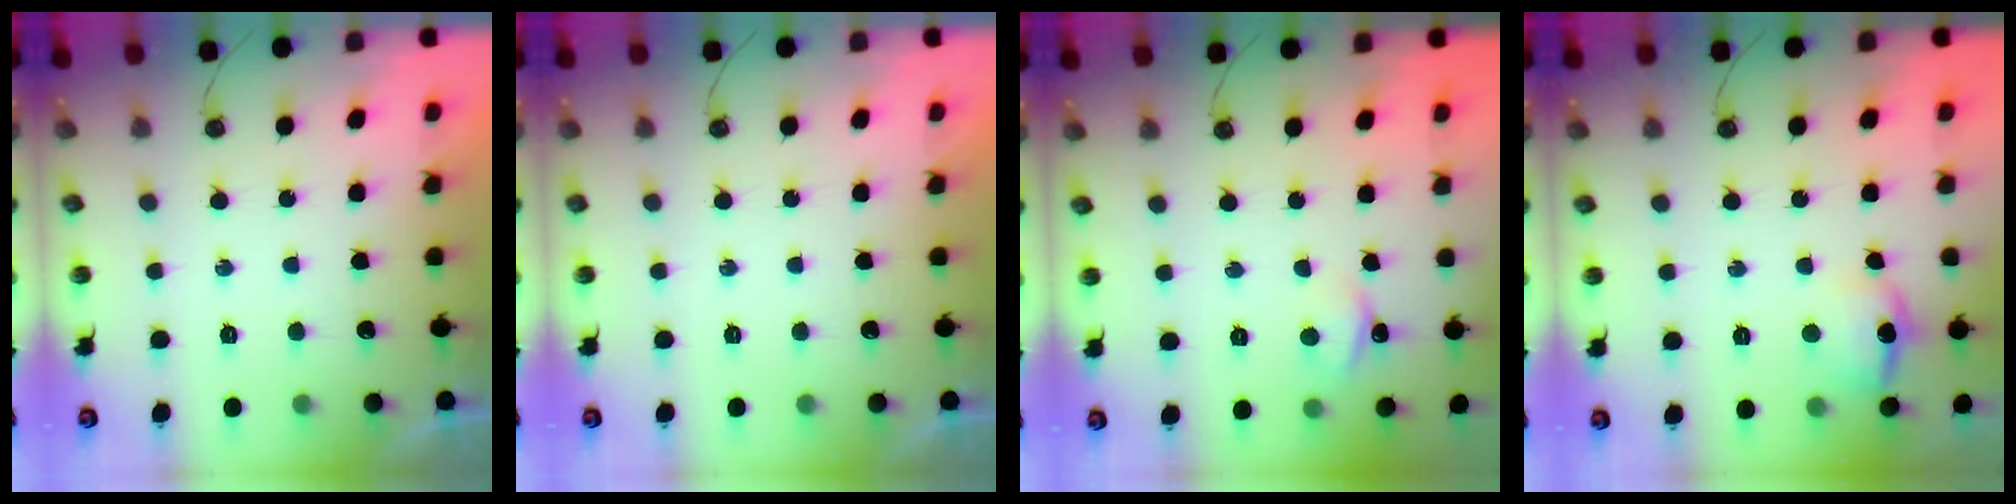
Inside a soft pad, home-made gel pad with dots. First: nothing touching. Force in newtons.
{"total": 0.0}
{"total": 3.0, "press": 3.0, "slide": 0.4}
{"total": 11.3, "press": 11.3, "slide": 0.9}